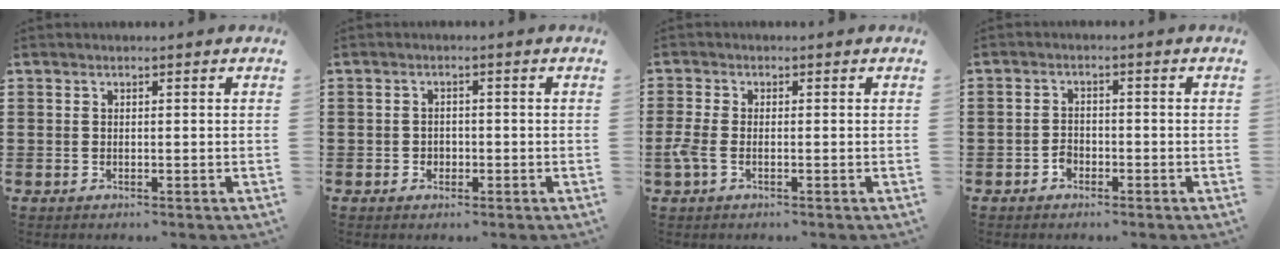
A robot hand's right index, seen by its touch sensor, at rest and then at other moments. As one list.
[{"total": 1.5, "force": [-0.7, 1.3, 0.3], "torque": [-0.011, 0.001, -0.016]}, {"total": 2.5, "force": [-1.3, 0.9, 2.0], "torque": [-0.054, -0.009, -0.029]}, {"total": 2.0, "force": [-1.2, 1.4, 0.7], "torque": [-0.018, 0.000, -0.025]}]